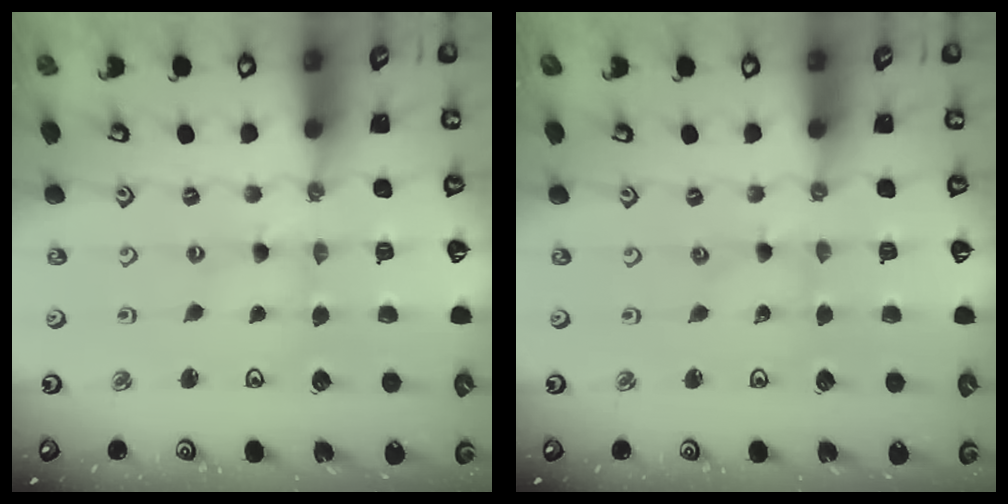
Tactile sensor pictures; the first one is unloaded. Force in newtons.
{"total": 0.0}